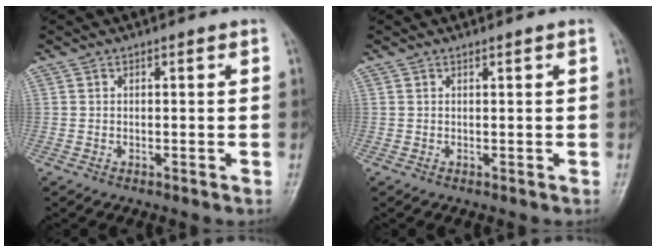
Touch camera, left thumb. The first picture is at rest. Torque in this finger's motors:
{"motor_torque": [-0.03, 0.07, 0.03, 0.06, 0.00]}